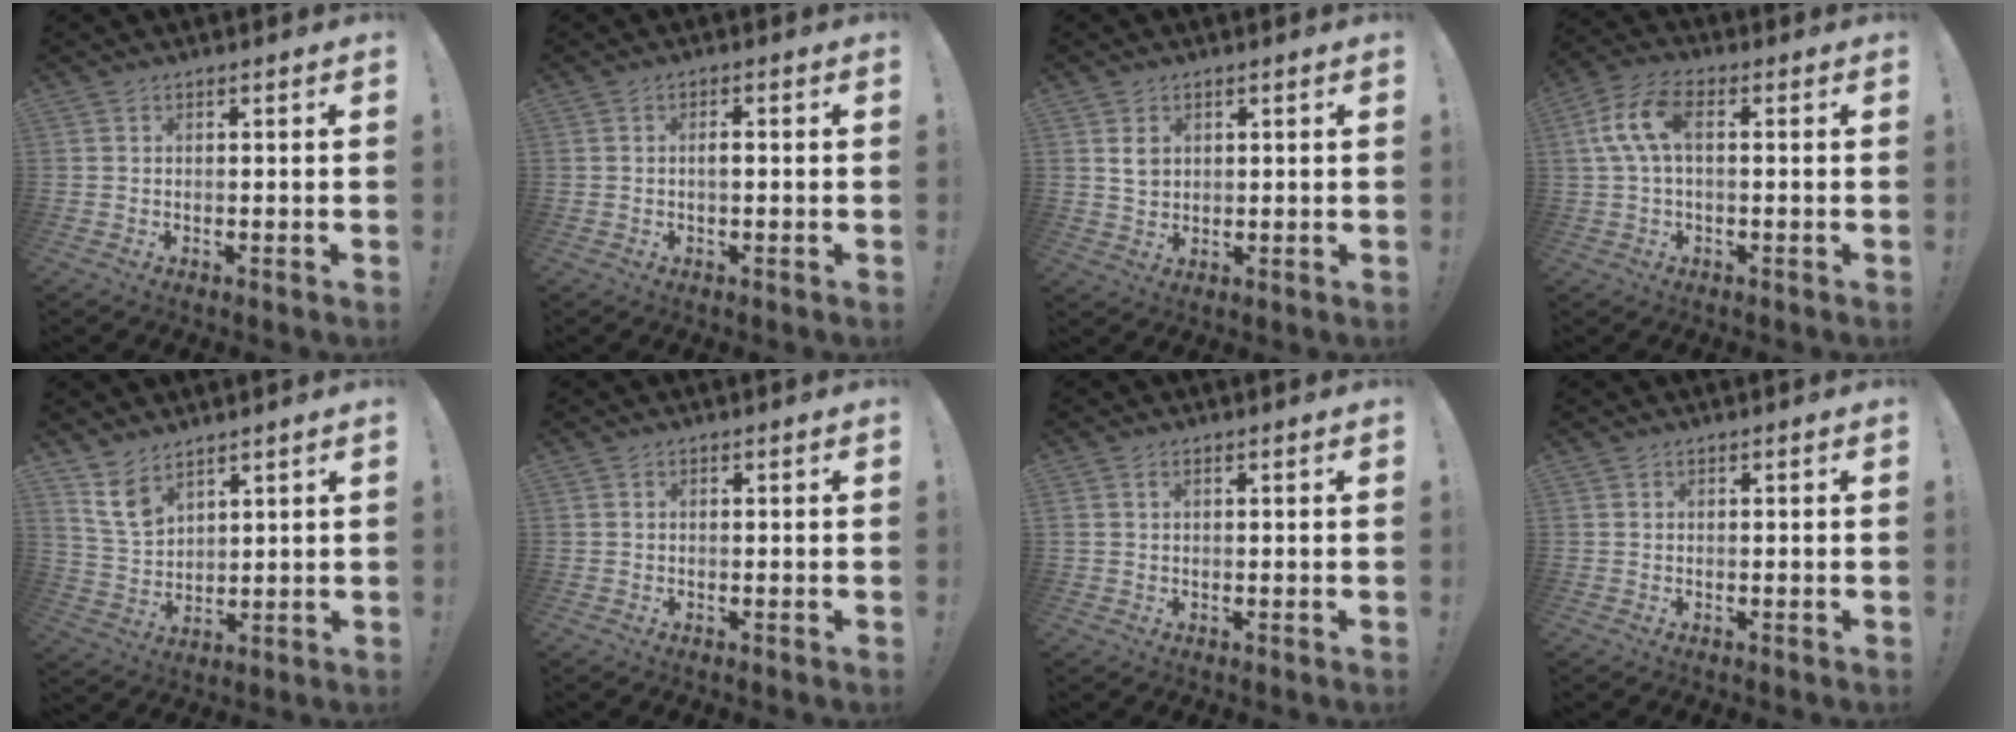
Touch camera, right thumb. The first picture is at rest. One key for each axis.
{"total": 1.7, "fx": -0.5, "fy": 0.4, "fz": 1.6, "tx": -0.024, "ty": 0.001, "tz": -0.011}
{"total": 4.0, "fx": 1.5, "fy": 3.1, "fz": 2.0, "tx": -0.020, "ty": -0.001, "tz": 0.025}
{"total": 9.9, "fx": 0.9, "fy": 4.7, "fz": 8.7, "tx": -0.185, "ty": 0.008, "tz": 0.020}
{"total": 8.9, "fx": 6.4, "fy": 5.1, "fz": 3.6, "tx": -0.070, "ty": -0.032, "tz": 0.128}
{"total": 0.0}
{"total": 1.1, "fx": 0.4, "fy": 0.7, "fz": 0.7, "tx": -0.022, "ty": 0.005, "tz": 0.009}
{"total": 0.0}